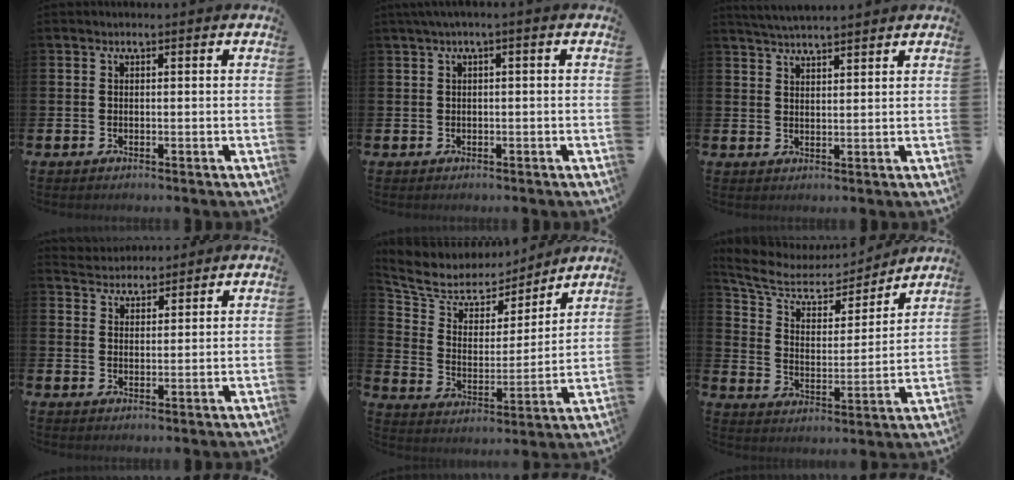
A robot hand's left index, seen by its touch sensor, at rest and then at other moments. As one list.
[{"total": 1.0, "force": [0.1, 0.0, 1.0], "torque": [-0.021, 0.002, 0.002]}, {"total": 3.6, "force": [3.6, 0.0, 0.5], "torque": [-0.022, -0.011, 0.066]}, {"total": 3.7, "force": [3.6, 0.8, -0.4], "torque": [0.002, -0.019, 0.065]}, {"total": 6.7, "force": [5.7, 3.4, 0.6], "torque": [-0.057, -0.043, 0.098]}, {"total": 8.0, "force": [6.6, 3.8, 2.5], "torque": [-0.089, -0.046, 0.111]}]